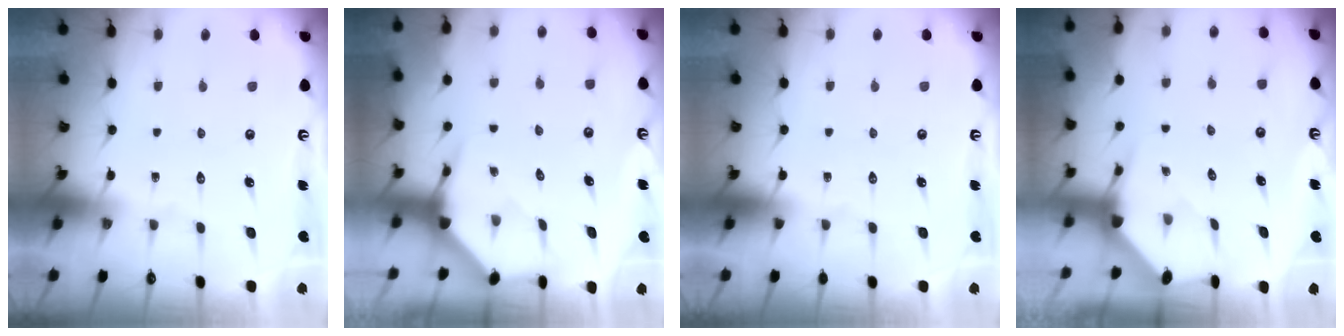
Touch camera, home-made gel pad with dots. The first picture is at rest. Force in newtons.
{"total": 4.0, "press": 3.9, "slide": 0.4}
{"total": 0.0}
{"total": 3.2, "press": 3.2, "slide": 0.3}